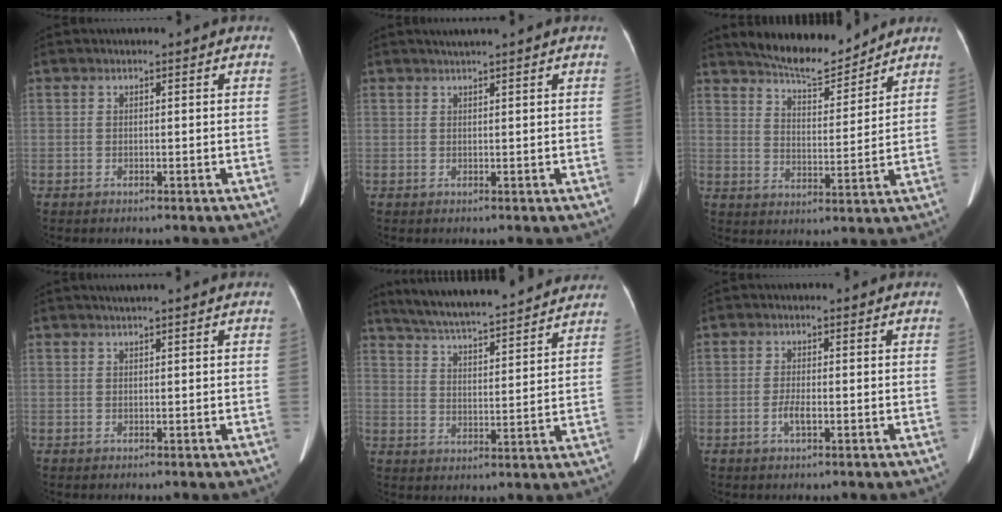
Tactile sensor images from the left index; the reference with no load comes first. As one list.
[{"total": 1.6, "force": [1.3, -0.4, 0.8], "torque": [-0.013, 0.007, 0.028]}, {"total": 9.3, "force": [8.8, 1.2, 2.8], "torque": [-0.050, -0.002, 0.147]}, {"total": 1.1, "force": [0.8, -0.3, 0.6], "torque": [-0.015, 0.005, 0.020]}, {"total": 20.2, "force": [18.3, 1.7, 8.5], "torque": [-0.138, 0.022, 0.263]}, {"total": 2.2, "force": [-0.9, 0.5, 1.9], "torque": [-0.043, -0.001, -0.016]}]